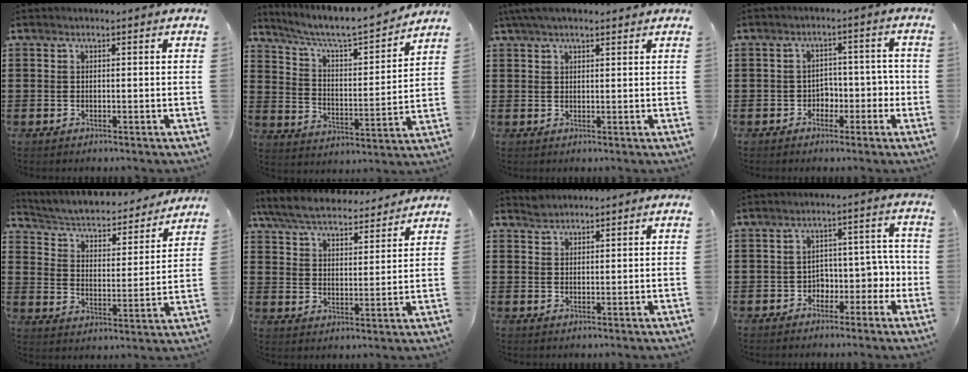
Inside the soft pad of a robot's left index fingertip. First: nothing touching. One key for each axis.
{"total": 5.9, "fx": 5.3, "fy": 0.6, "fz": 2.6, "tx": -0.074, "ty": -0.040, "tz": 0.083}
{"total": 3.2, "fx": 2.3, "fy": 0.8, "fz": 2.0, "tx": -0.044, "ty": 0.006, "tz": 0.044}
{"total": 3.3, "fx": -1.7, "fy": 2.6, "fz": 1.3, "tx": -0.027, "ty": 0.003, "tz": -0.042}
{"total": 3.5, "fx": 3.1, "fy": 0.8, "fz": 1.4, "tx": -0.045, "ty": -0.029, "tz": 0.042}
{"total": 6.7, "fx": 6.4, "fy": 0.9, "fz": 1.9, "tx": -0.067, "ty": -0.033, "tz": 0.111}
{"total": 1.4, "fx": 1.4, "fy": 0.3, "fz": 0.0, "tx": -0.003, "ty": 0.000, "tz": 0.027}
{"total": 3.9, "fx": -2.2, "fy": 2.9, "fz": 1.4, "tx": -0.038, "ty": 0.011, "tz": -0.049}